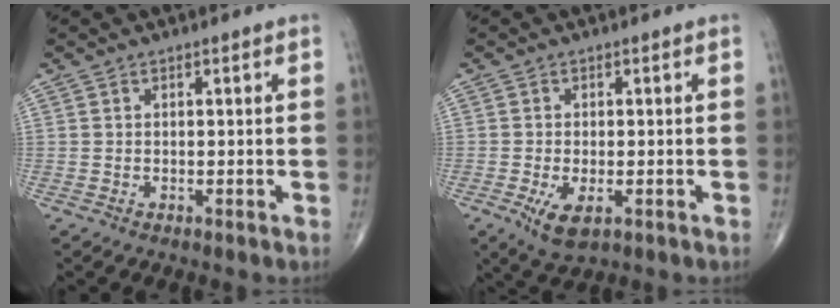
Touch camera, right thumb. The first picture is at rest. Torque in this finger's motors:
{"motor_torque": [-0.14, 0.23, 0.20, 0.16, 0.11]}